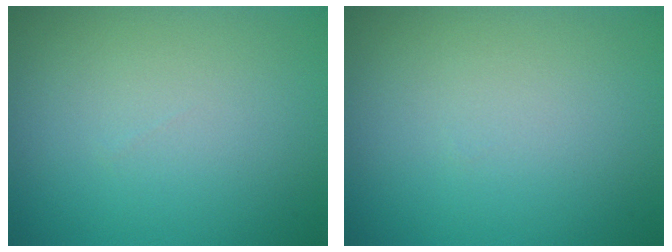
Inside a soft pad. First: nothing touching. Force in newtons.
{"total": 0.0}